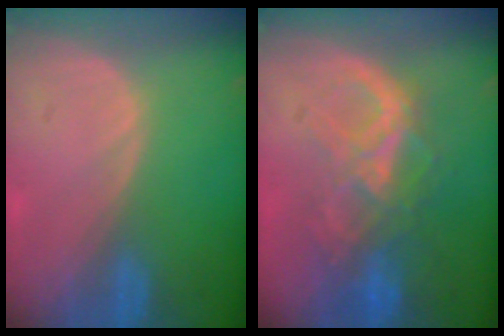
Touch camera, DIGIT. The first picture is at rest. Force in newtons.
{"total": 8.9, "press": 7.7, "slide": 4.5}